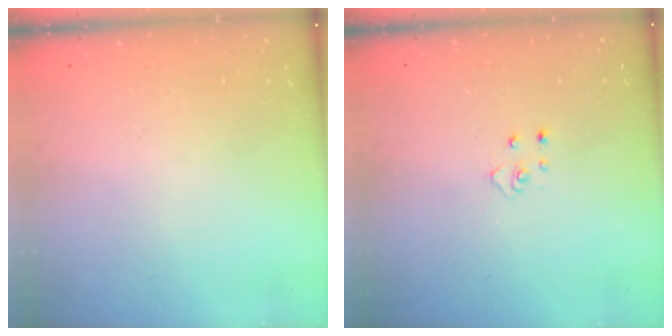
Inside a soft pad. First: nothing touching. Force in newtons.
{"total": 3.7, "press": 3.7, "slide": 0.3}